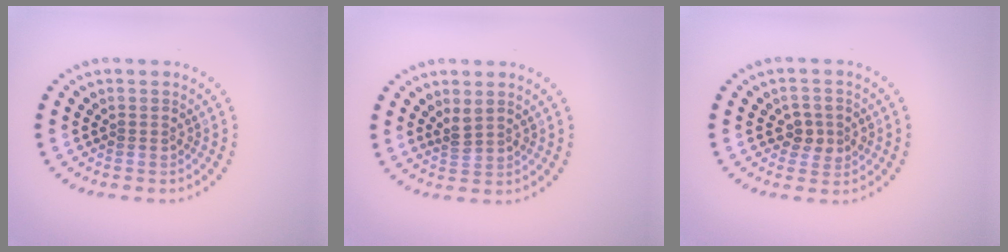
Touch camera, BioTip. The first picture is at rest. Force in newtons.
{"total": 1.4, "press": 1.2, "slide": 0.6}
{"total": 2.1, "press": 2.1, "slide": 0.4}